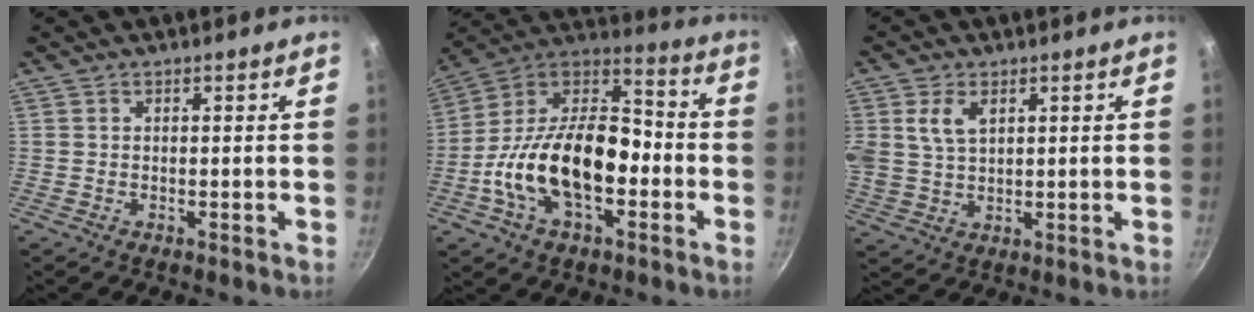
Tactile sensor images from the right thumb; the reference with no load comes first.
{"total": 22.2, "force": [-5.5, 12.6, 17.4], "torque": [-0.289, 0.055, -0.116]}
{"total": 7.2, "force": [2.8, 4.6, 4.8], "torque": [-0.094, -0.004, 0.057]}